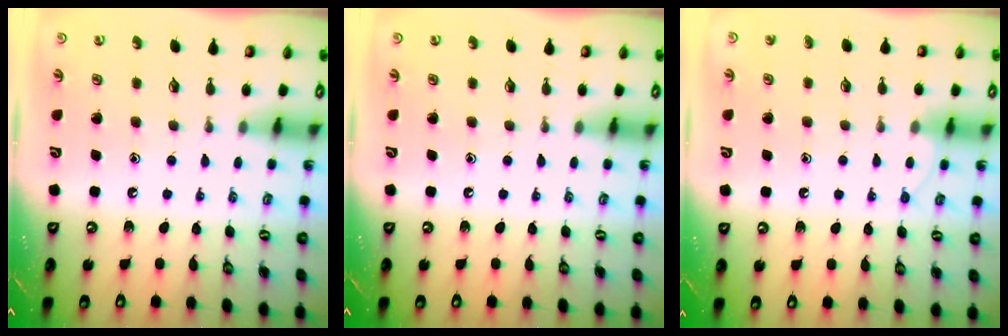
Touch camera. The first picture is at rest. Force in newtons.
{"total": 0.0}
{"total": 4.9, "press": 4.9, "slide": 0.5}